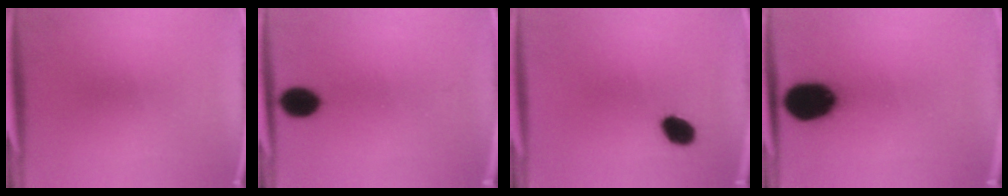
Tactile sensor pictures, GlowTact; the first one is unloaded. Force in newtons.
{"total": 6.3}
{"total": 5.6}
{"total": 16.5}